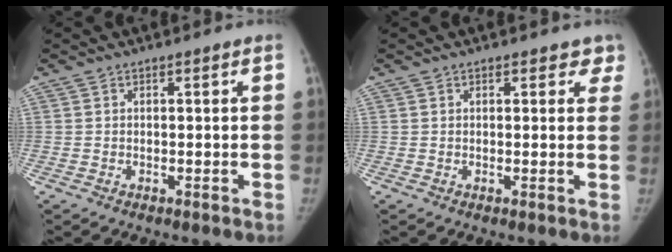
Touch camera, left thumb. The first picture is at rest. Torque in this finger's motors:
{"motor_torque": [-0.23, -0.26, 0.12, 0.22, -0.05]}